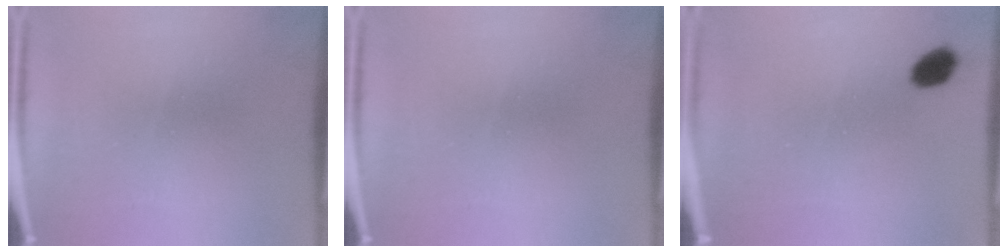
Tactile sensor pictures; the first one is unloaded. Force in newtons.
{"total": 0.0}
{"total": 3.7}